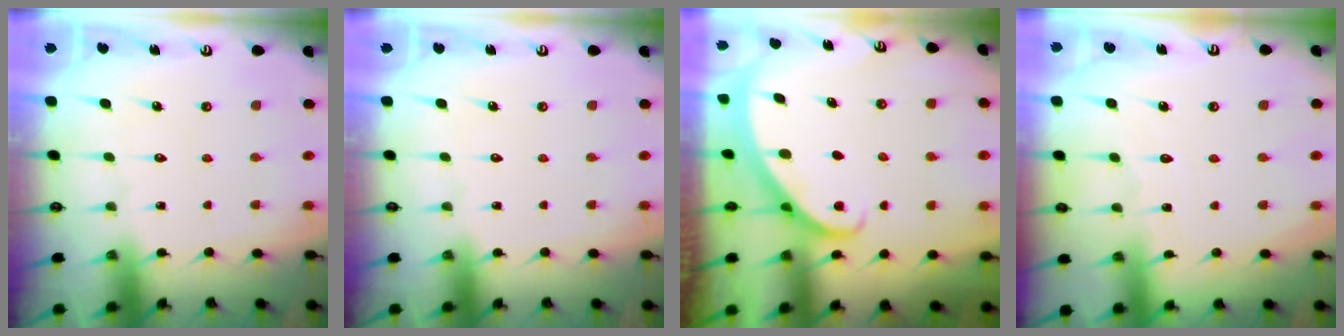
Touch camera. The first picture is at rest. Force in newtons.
{"total": 0.0}
{"total": 2.0, "press": 2.0, "slide": 0.2}
{"total": 2.9, "press": 2.9, "slide": 0.3}